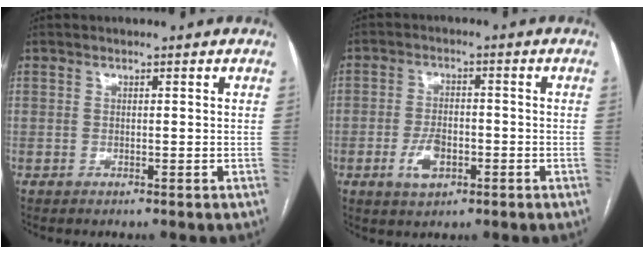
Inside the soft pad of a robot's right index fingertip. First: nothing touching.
{"total": 5.1, "force": [-2.0, 2.6, 3.9], "torque": [-0.078, 0.001, -0.032]}